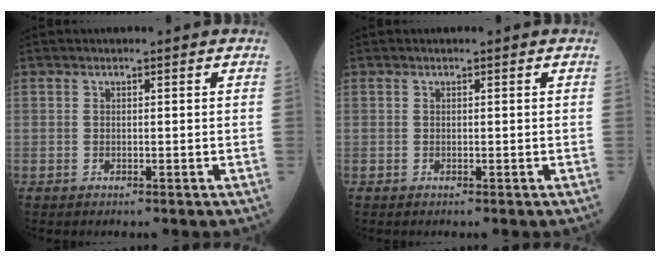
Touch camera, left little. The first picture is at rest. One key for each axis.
{"total": 0.0}